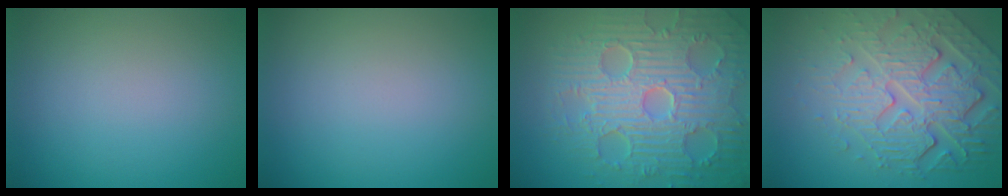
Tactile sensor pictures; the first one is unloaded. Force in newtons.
{"total": 0.0}
{"total": 9.2, "press": 6.8, "slide": 6.2}
{"total": 7.6, "press": 5.4, "slide": 5.4}